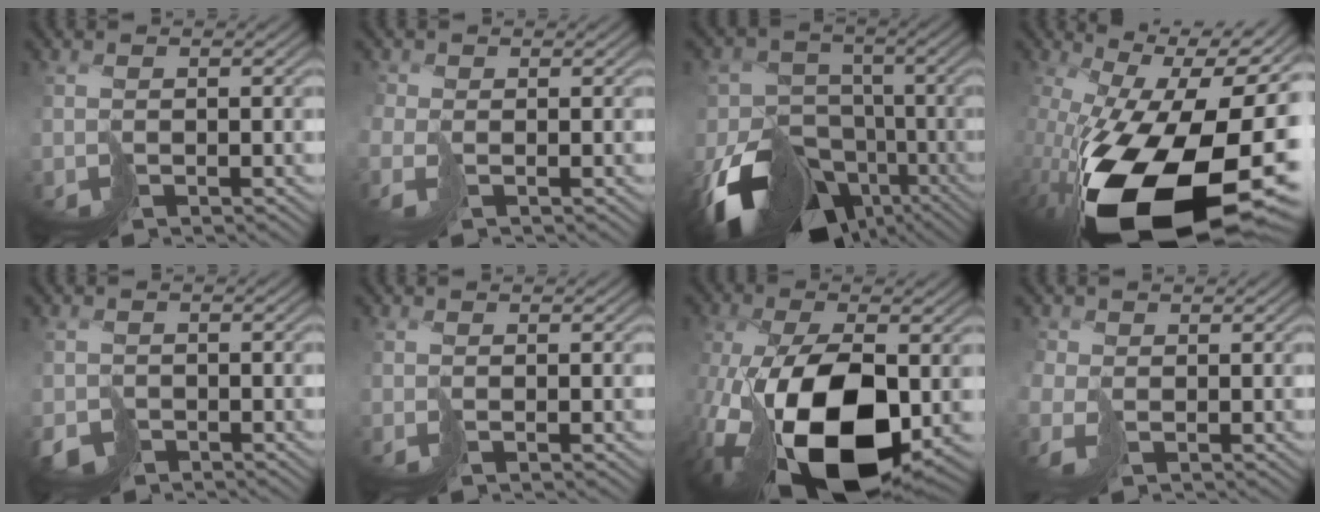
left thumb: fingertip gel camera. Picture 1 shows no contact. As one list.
[{"total": 2.3, "force": [-0.9, 1.5, 1.5], "torque": [-0.048, -0.005, -0.025]}, {"total": 15.2, "force": [-7.7, 11.3, 6.8], "torque": [-0.147, -0.051, -0.112]}, {"total": 21.3, "force": [-6.4, 11.8, 16.5], "torque": [-0.298, -0.067, -0.070]}, {"total": 1.8, "force": [-1.4, 1.2, 0.2], "torque": [0.001, -0.007, -0.028]}, {"total": 0.8, "force": [0.0, 0.1, 0.8], "torque": [-0.019, -0.002, -0.002]}, {"total": 19.0, "force": [-4.8, 9.7, 15.5], "torque": [-0.315, -0.053, -0.051]}, {"total": 3.2, "force": [-0.7, 2.4, 1.9], "torque": [-0.069, -0.008, -0.017]}]